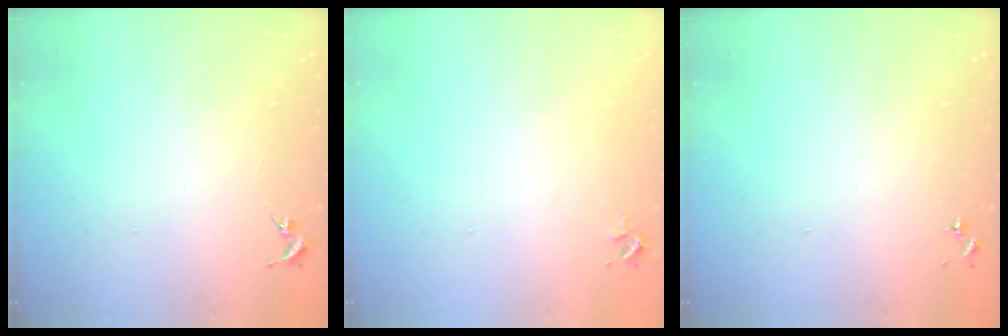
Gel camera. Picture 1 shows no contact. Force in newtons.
{"total": 2.4, "press": 2.4, "slide": 0.3}
{"total": 0.0}